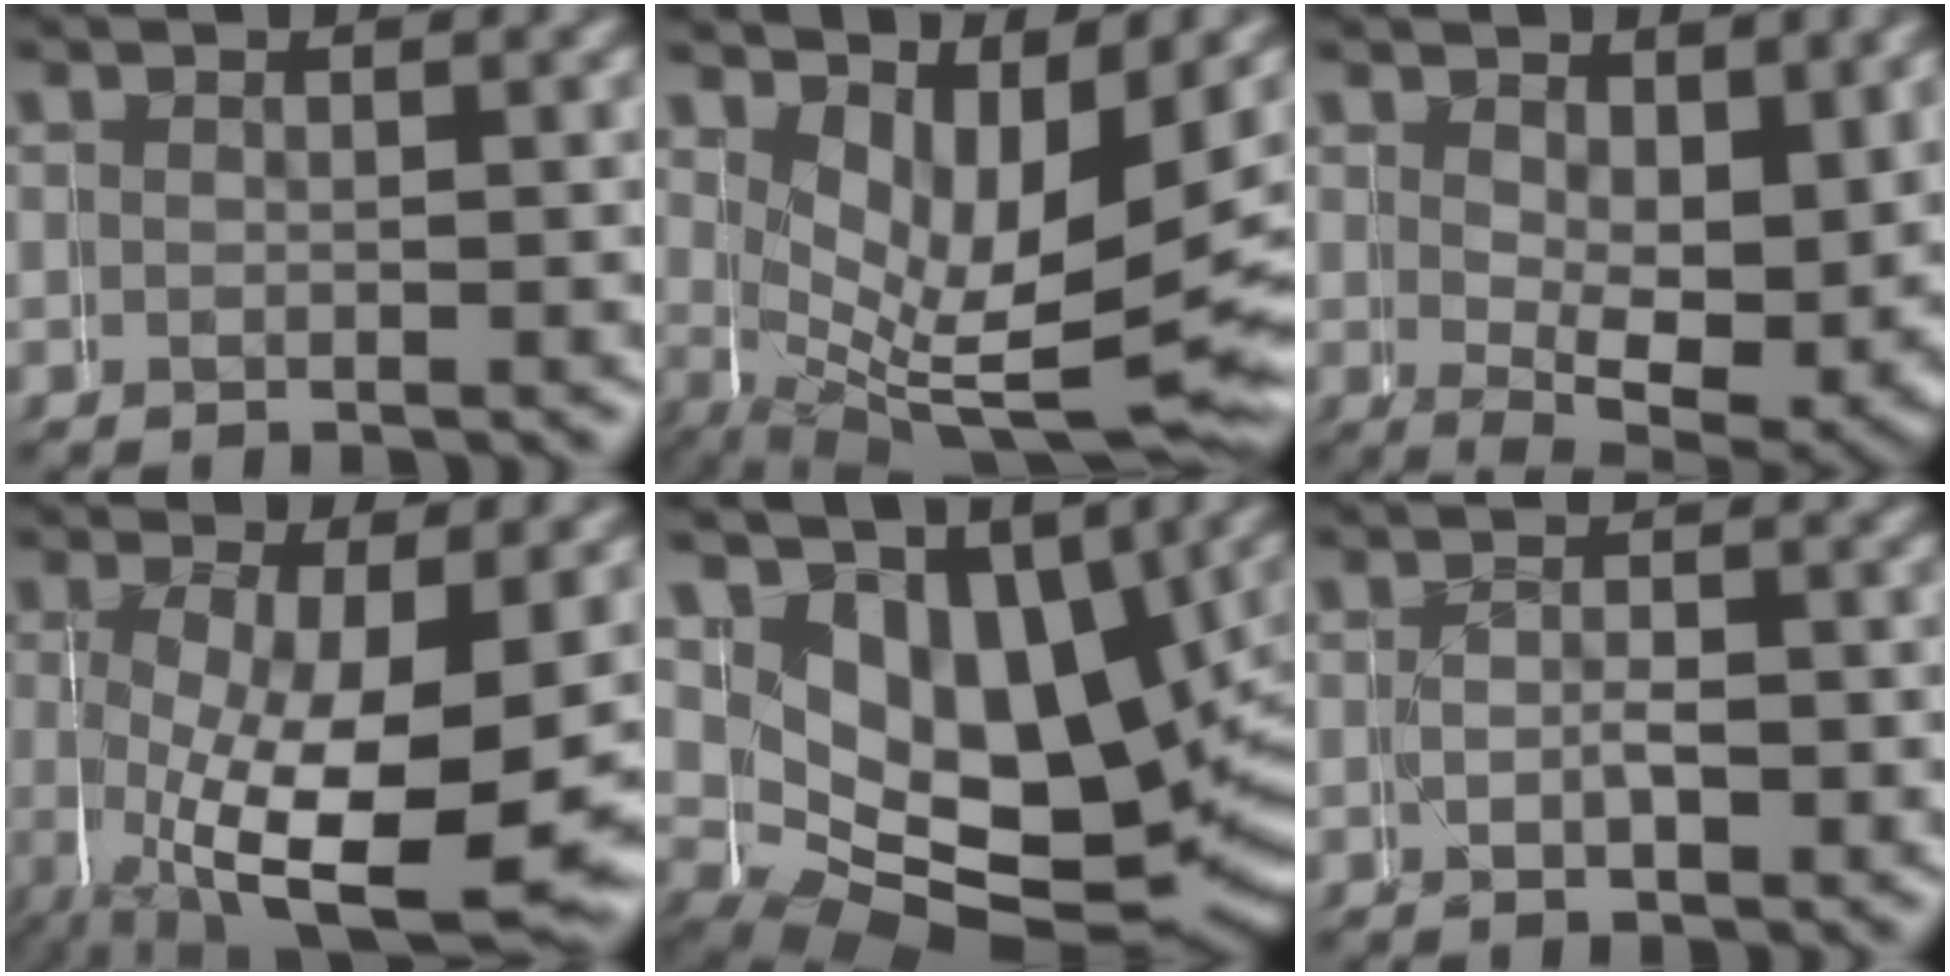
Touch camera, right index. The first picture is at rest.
{"total": 8.6, "force": [-0.4, 3.9, 7.7], "torque": [-0.129, -0.046, 0.018]}
{"total": 7.6, "force": [0.6, 3.6, 6.6], "torque": [-0.098, -0.040, 0.026]}
{"total": 12.1, "force": [-1.5, 5.4, 10.7], "torque": [-0.207, -0.051, 0.009]}
{"total": 15.0, "force": [-0.5, 11.0, 10.2], "torque": [-0.185, -0.067, 0.018]}
{"total": 1.1, "force": [-0.1, 1.0, 0.3], "torque": [-0.017, -0.012, -0.001]}